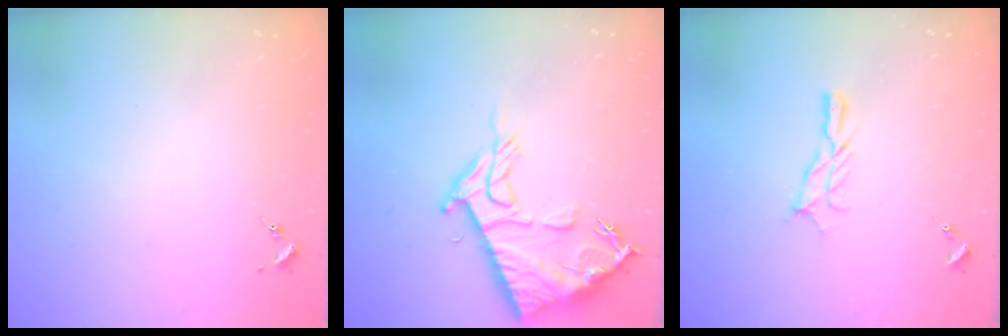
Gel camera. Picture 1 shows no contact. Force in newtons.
{"total": 15.5, "press": 15.5, "slide": 1.2}
{"total": 7.2, "press": 7.2, "slide": 0.1}